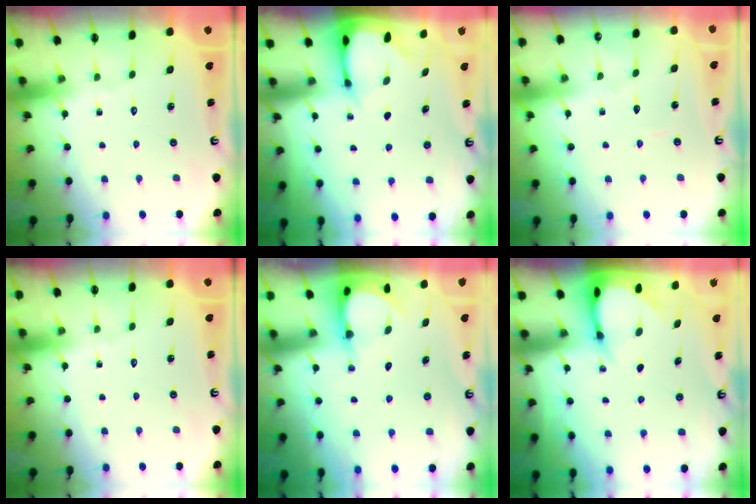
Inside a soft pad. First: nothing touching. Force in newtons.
{"total": 2.7, "press": 2.7, "slide": 0.4}
{"total": 2.5, "press": 2.4, "slide": 0.3}
{"total": 0.0}
{"total": 3.9, "press": 3.9, "slide": 0.2}
{"total": 3.9, "press": 3.9, "slide": 0.3}